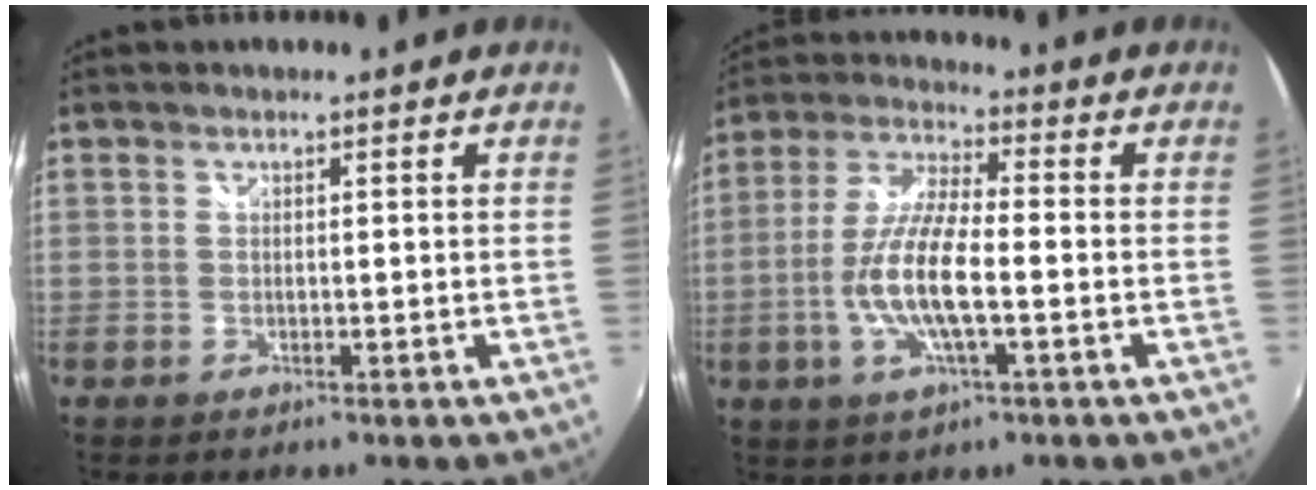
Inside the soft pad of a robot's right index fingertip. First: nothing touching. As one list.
[{"total": 11.7, "force": [-2.8, 2.9, 11.0], "torque": [-0.230, -0.002, -0.057]}]